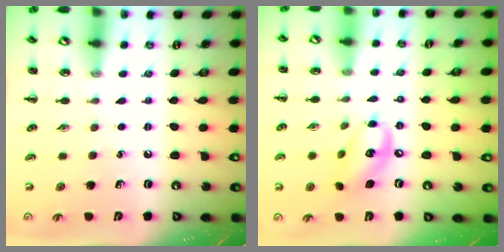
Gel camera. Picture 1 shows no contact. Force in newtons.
{"total": 12.6, "press": 12.3, "slide": 2.7}